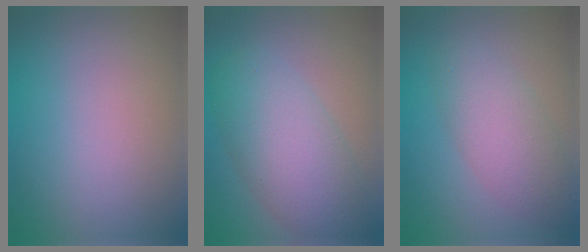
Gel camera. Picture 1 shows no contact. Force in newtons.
{"total": 7.0, "press": 7.0, "slide": 0.3}
{"total": 4.4, "press": 4.4, "slide": 0.2}